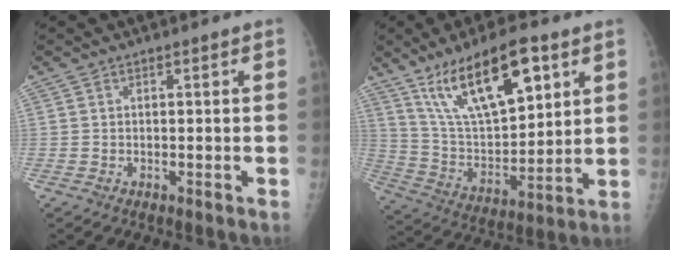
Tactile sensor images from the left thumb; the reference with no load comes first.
{"total": 19.0, "force": [10.4, 7.4, 14.1], "torque": [-0.205, -0.040, 0.199]}